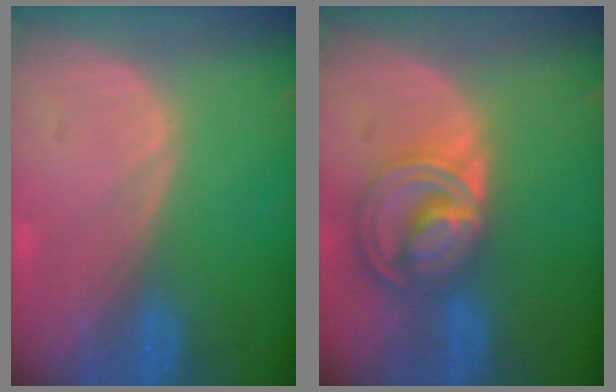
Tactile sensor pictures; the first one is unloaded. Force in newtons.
{"total": 8.5, "press": 7.2, "slide": 4.5}